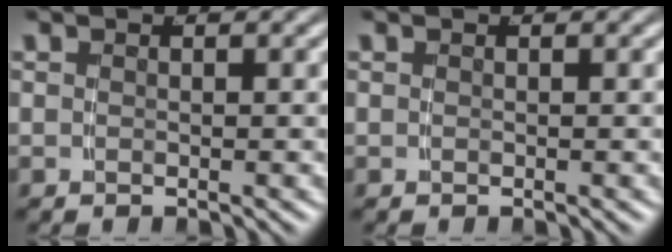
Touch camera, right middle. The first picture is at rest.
{"total": 0.0}